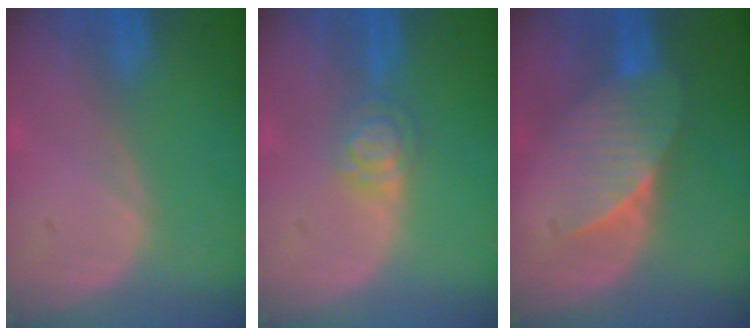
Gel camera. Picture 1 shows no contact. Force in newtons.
{"total": 4.0, "press": 3.6, "slide": 1.8}
{"total": 6.8, "press": 6.5, "slide": 2.2}